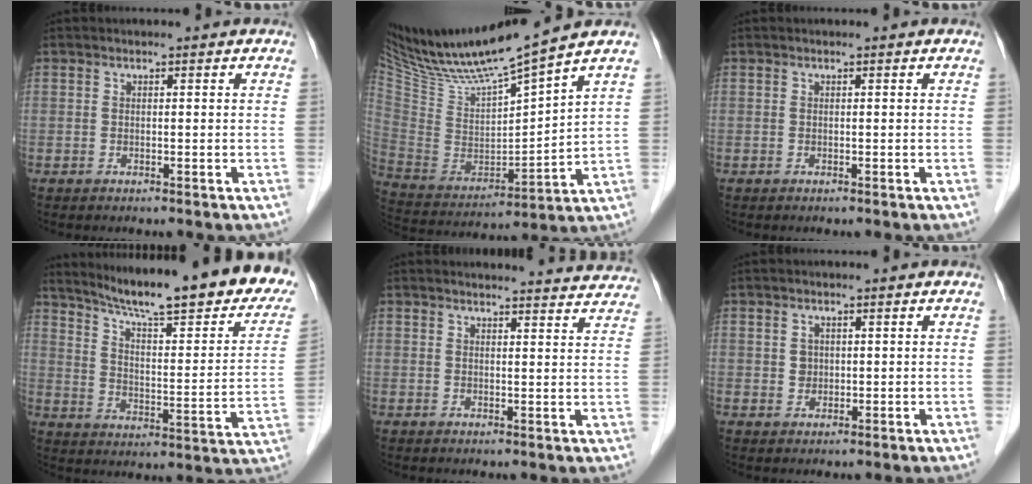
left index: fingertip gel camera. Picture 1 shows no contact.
{"total": 17.1, "force": [14.6, -0.4, 8.8], "torque": [-0.165, -0.011, 0.281]}
{"total": 0.0}
{"total": 26.6, "force": [21.7, 3.1, 15.0], "torque": [-0.224, -0.047, 0.287]}
{"total": 11.2, "force": [11.1, 0.5, 1.6], "torque": [-0.001, -0.027, 0.107]}
{"total": 1.6, "force": [0.4, 1.4, 0.7], "torque": [-0.015, 0.002, 0.009]}